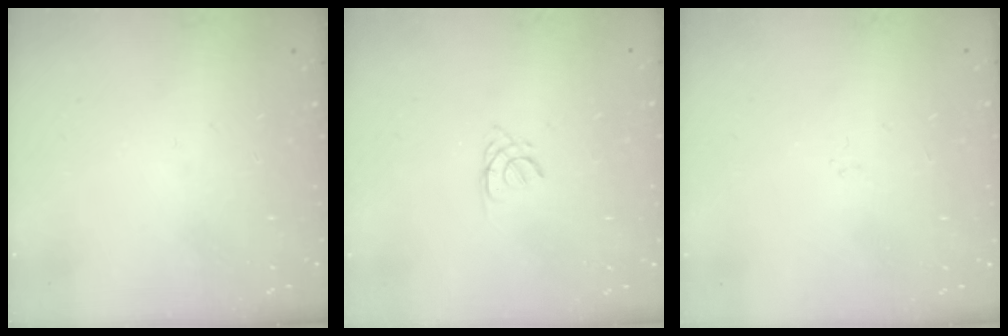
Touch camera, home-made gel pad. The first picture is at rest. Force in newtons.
{"total": 1.7, "press": 1.7, "slide": 0.3}
{"total": 0.0}